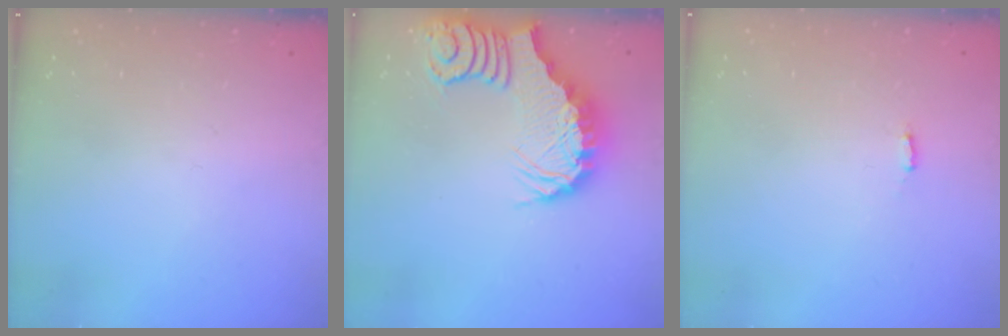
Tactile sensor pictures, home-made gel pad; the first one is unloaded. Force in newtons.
{"total": 3.1, "press": 3.0, "slide": 0.7}
{"total": 3.0, "press": 2.9, "slide": 0.5}